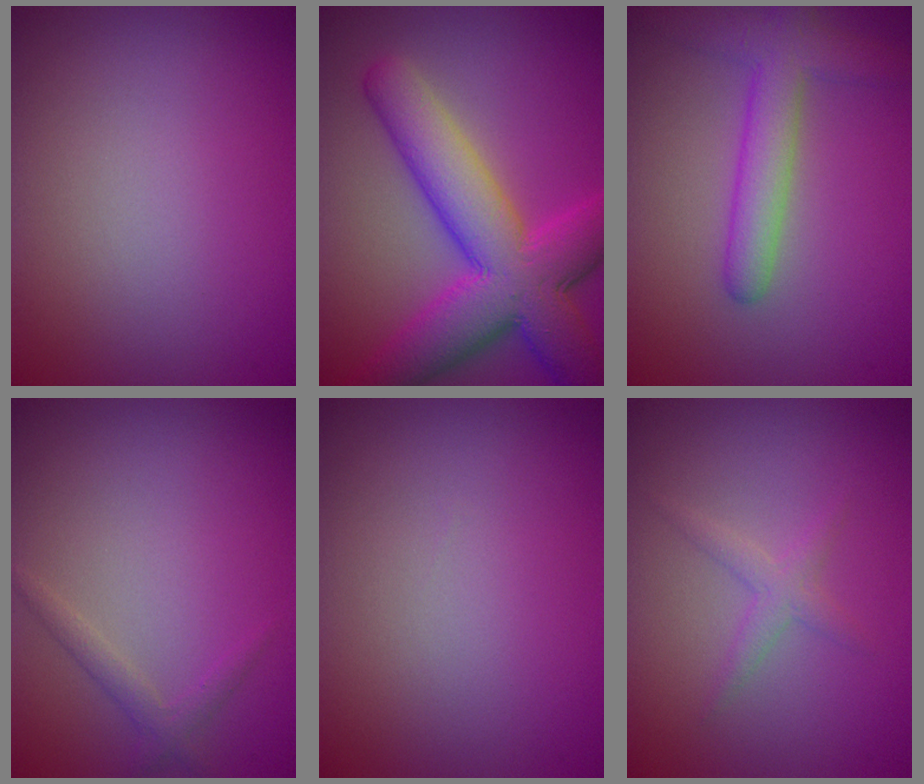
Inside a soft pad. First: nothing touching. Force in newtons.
{"total": 10.2, "press": 10.2, "slide": 0.2}
{"total": 4.4, "press": 4.4, "slide": 0.2}
{"total": 1.3, "press": 1.3, "slide": 0.1}
{"total": 0.0}
{"total": 1.4, "press": 1.4, "slide": 0.0}